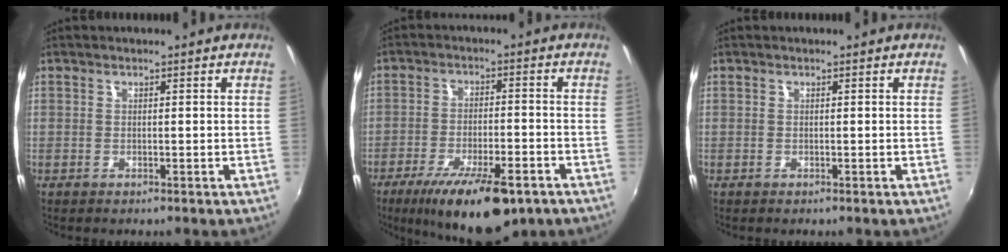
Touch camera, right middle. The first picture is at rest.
{"total": 16.0, "force": [-10.4, 4.7, 11.2], "torque": [-0.205, -0.036, -0.159]}
{"total": 0.0}